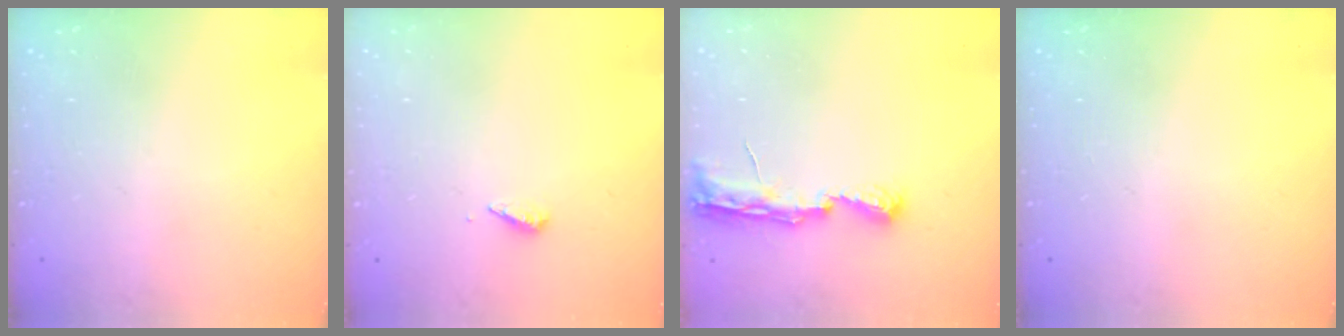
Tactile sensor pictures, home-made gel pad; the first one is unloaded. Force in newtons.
{"total": 2.8, "press": 2.8, "slide": 0.2}
{"total": 7.6, "press": 7.5, "slide": 0.6}
{"total": 0.0}